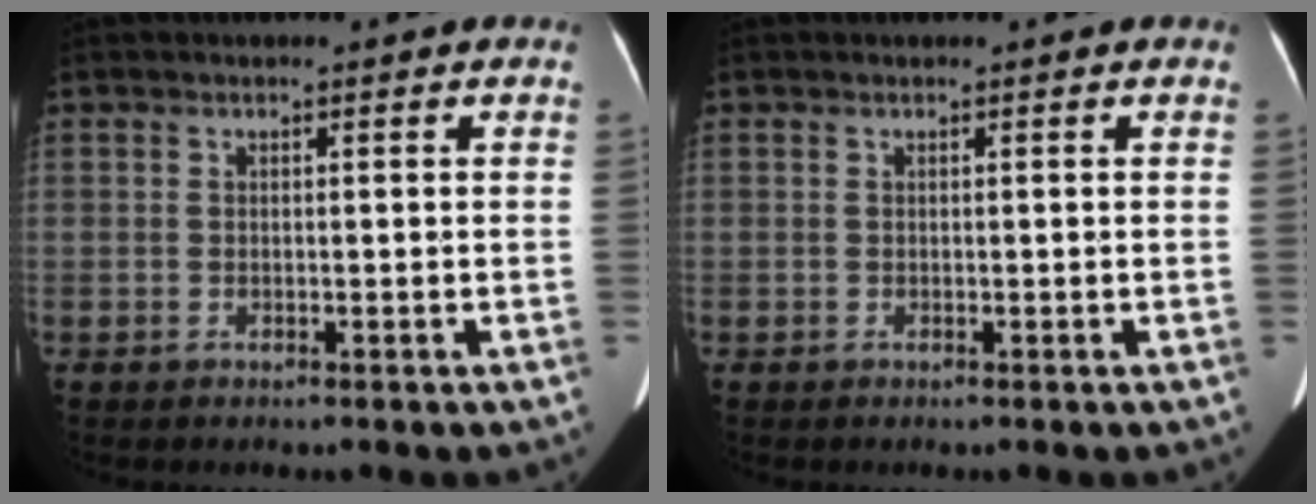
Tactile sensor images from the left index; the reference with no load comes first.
{"total": 0.0}